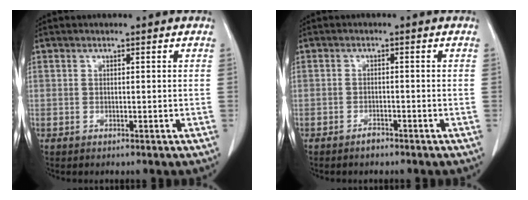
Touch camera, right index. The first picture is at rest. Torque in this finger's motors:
{"motor_torque": [-0.01, -0.04, 0.00, 0.00]}